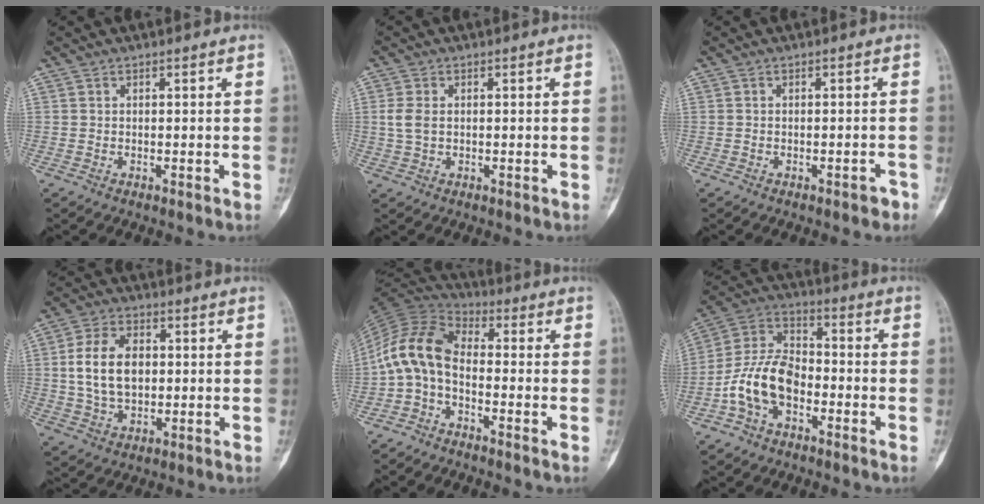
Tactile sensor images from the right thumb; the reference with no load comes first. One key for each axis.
{"total": 3.3, "fx": 0.1, "fy": 2.3, "fz": 2.5, "tx": -0.056, "ty": 0.002, "tz": 0.001}
{"total": 1.8, "fx": -1.2, "fy": 0.7, "fz": 1.1, "tx": -0.015, "ty": 0.011, "tz": -0.012}
{"total": 11.2, "fx": 0.9, "fy": 7.4, "fz": 8.4, "tx": -0.142, "ty": 0.006, "tz": 0.020}
{"total": 10.4, "fx": -2.2, "fy": 6.2, "fz": 8.1, "tx": -0.155, "ty": 0.049, "tz": -0.062}
{"total": 12.6, "fx": -4.2, "fy": 7.9, "fz": 8.9, "tx": -0.167, "ty": 0.042, "tz": -0.086}